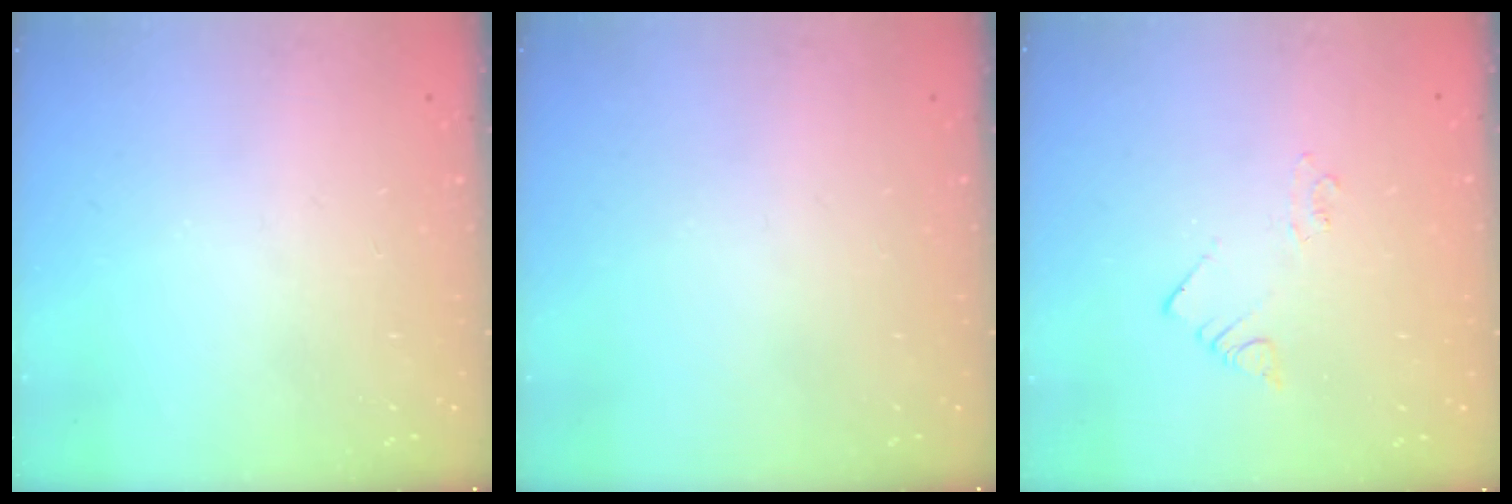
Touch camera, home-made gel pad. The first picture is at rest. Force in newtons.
{"total": 0.0}
{"total": 1.9, "press": 1.9, "slide": 0.1}